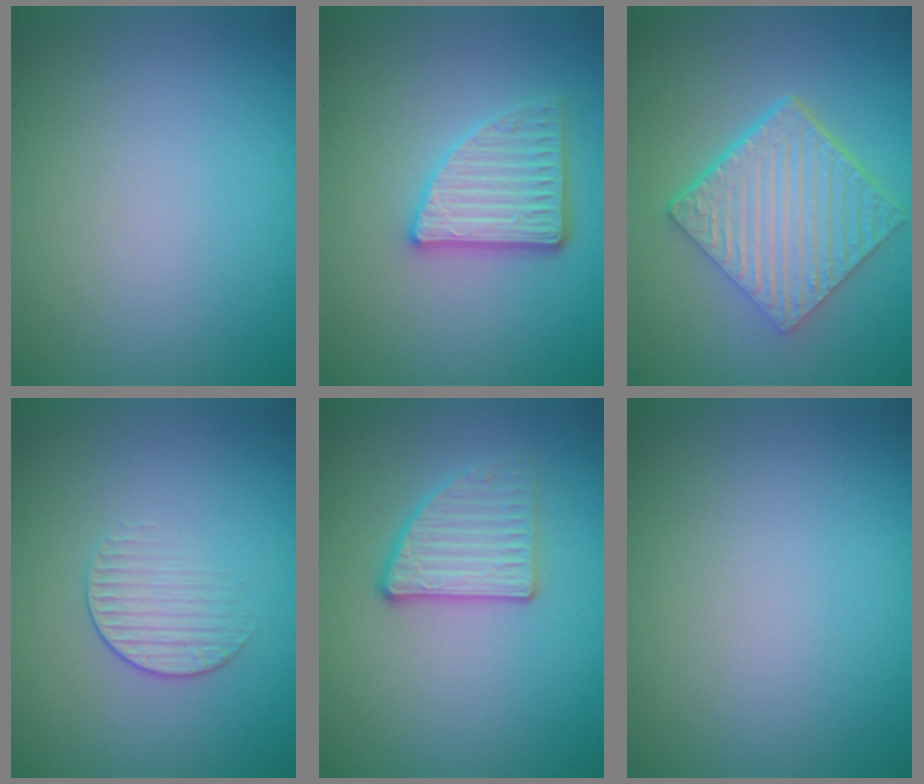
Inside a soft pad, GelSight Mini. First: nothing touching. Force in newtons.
{"total": 3.9, "press": 3.3, "slide": 2.1}
{"total": 6.6, "press": 4.7, "slide": 4.6}
{"total": 1.7, "press": 1.0, "slide": 1.4}
{"total": 2.7, "press": 2.6, "slide": 0.8}
{"total": 0.0}